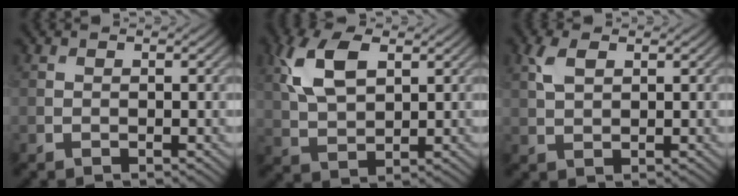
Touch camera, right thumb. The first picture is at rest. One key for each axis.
{"total": 8.2, "fx": 3.2, "fy": 4.3, "fz": 6.3, "tx": -0.149, "ty": 0.011, "tz": 0.060}
{"total": 3.1, "fx": 1.4, "fy": 1.6, "fz": 2.2, "tx": -0.058, "ty": 0.005, "tz": 0.029}